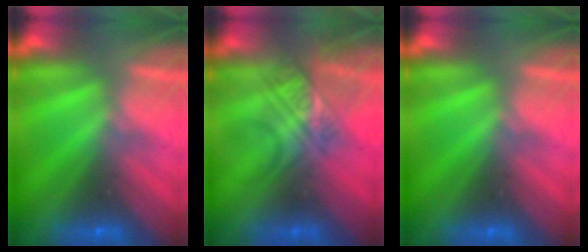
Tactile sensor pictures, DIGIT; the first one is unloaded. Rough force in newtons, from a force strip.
{"total": 2.4}
{"total": 0.0}